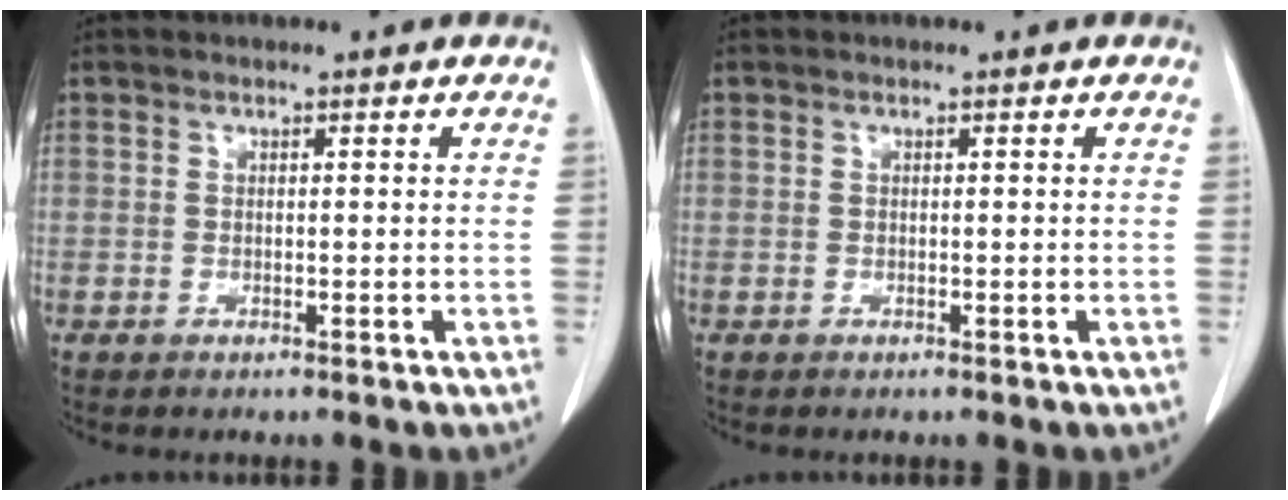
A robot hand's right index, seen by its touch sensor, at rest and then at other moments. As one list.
[{"total": 0.0}]